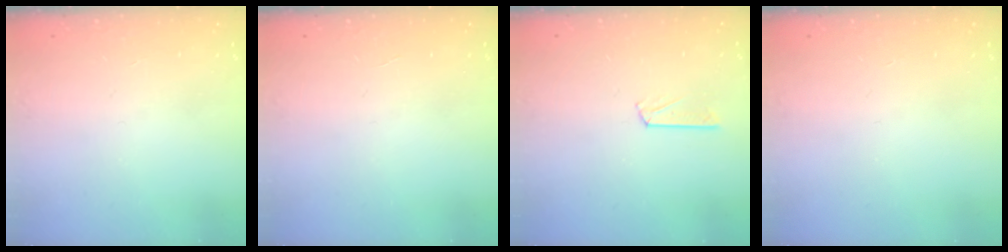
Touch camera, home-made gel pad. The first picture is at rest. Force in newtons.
{"total": 0.0}
{"total": 3.1, "press": 3.1, "slide": 0.3}
{"total": 0.0}